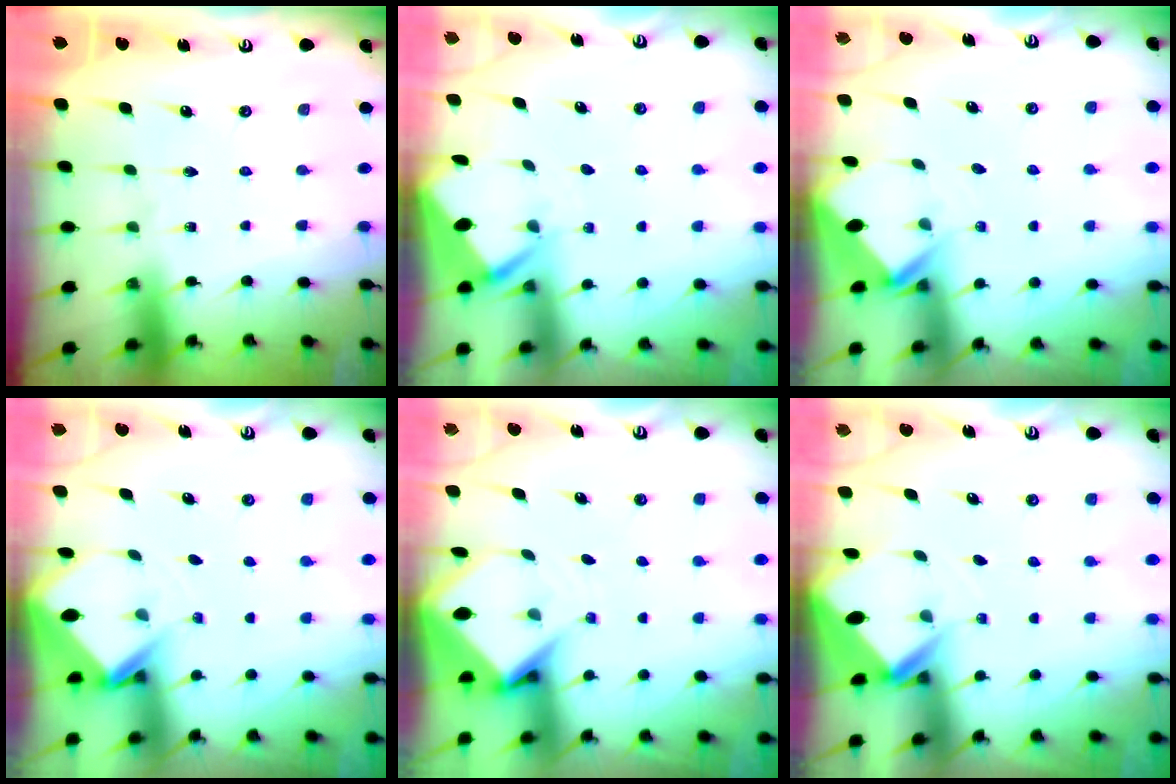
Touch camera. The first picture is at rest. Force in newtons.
{"total": 2.6, "press": 2.6, "slide": 0.4}
{"total": 2.7, "press": 2.7, "slide": 0.2}
{"total": 2.9, "press": 2.9, "slide": 0.3}
{"total": 5.0, "press": 5.0, "slide": 0.3}
{"total": 2.5, "press": 2.5, "slide": 0.1}